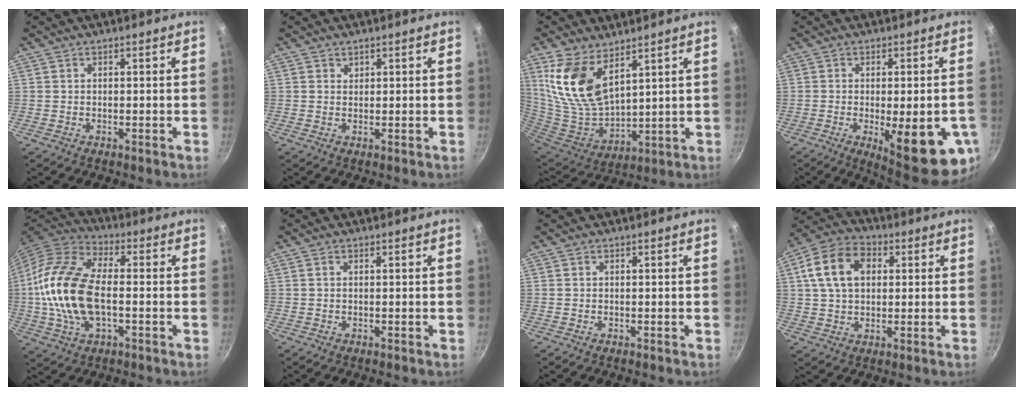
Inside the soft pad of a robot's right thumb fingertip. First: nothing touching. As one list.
[{"total": 0.9, "force": [0.6, 0.6, 0.1], "torque": [0.006, -0.002, 0.009]}, {"total": 14.8, "force": [7.9, 7.6, 9.9], "torque": [-0.187, -0.061, 0.173]}, {"total": 17.4, "force": [-5.0, 5.4, 15.8], "torque": [-0.172, -0.011, -0.053]}, {"total": 18.5, "force": [-1.3, 10.1, 15.5], "torque": [-0.301, 0.032, -0.038]}, {"total": 0.0}, {"total": 0.0}, {"total": 12.8, "force": [3.1, 8.8, 8.7], "torque": [-0.140, 0.014, 0.039]}]